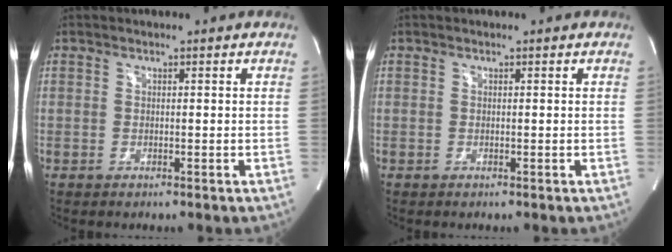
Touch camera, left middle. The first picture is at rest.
{"total": 0.0}